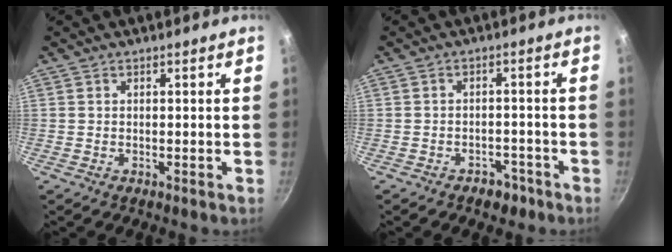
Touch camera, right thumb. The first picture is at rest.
{"total": 3.7, "force": [-2.5, 2.4, 1.3], "torque": [0.000, 0.027, -0.023]}